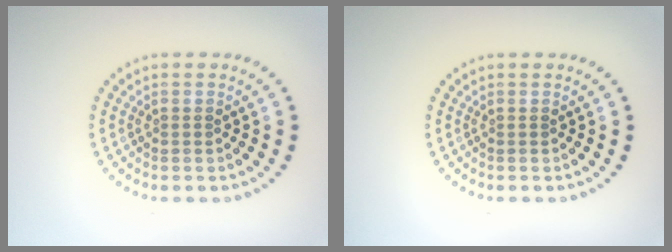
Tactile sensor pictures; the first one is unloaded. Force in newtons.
{"total": 0.0}